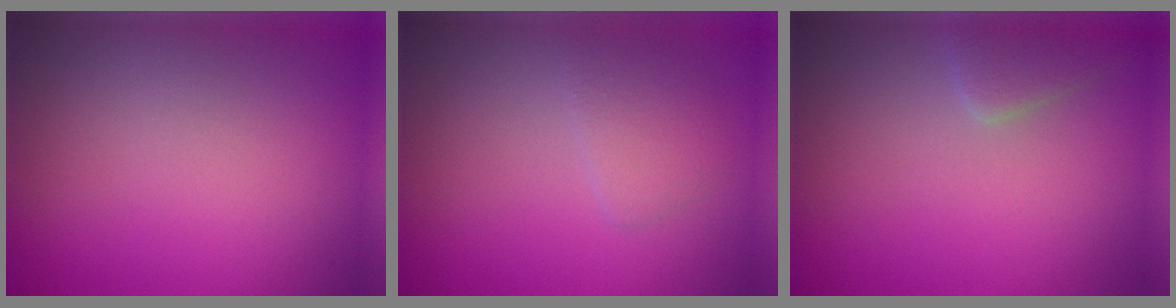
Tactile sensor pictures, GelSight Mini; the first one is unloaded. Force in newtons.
{"total": 1.9, "press": 1.9, "slide": 0.0}
{"total": 2.3, "press": 2.3, "slide": 0.1}